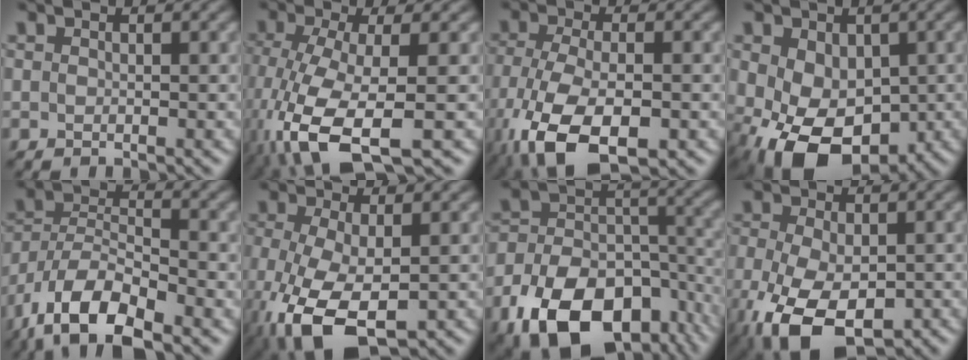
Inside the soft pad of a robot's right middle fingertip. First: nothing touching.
{"total": 10.4, "force": [-4.7, 3.5, 8.5], "torque": [-0.191, -0.024, -0.086]}
{"total": 10.7, "force": [-5.3, 4.8, 8.0], "torque": [-0.177, -0.031, -0.094]}
{"total": 10.3, "force": [-2.8, 6.8, 7.2], "torque": [-0.129, -0.033, -0.039]}
{"total": 10.4, "force": [-6.7, 4.3, 6.8], "torque": [-0.123, -0.002, -0.129]}
{"total": 9.1, "force": [-4.0, 4.0, 7.1], "torque": [-0.163, -0.022, -0.068]}
{"total": 15.8, "force": [-9.1, 9.3, 9.0], "torque": [-0.189, -0.031, -0.141]}
{"total": 10.4, "force": [-5.0, 5.2, 7.5], "torque": [-0.156, -0.034, -0.077]}